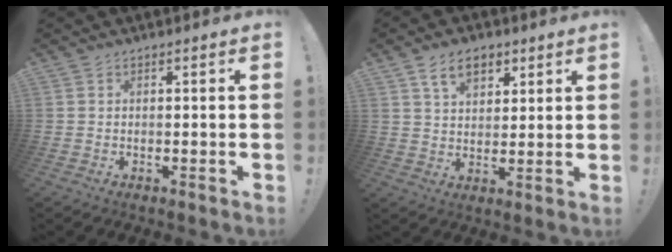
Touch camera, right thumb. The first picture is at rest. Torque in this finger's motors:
{"motor_torque": [0.04, 0.04, 0.39, 0.33, 0.00]}